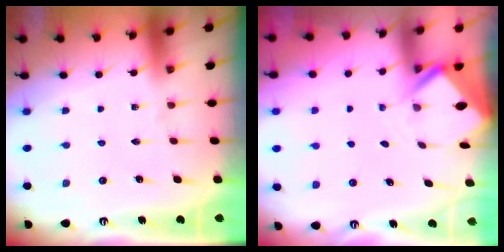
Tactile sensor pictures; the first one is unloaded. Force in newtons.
{"total": 2.4, "press": 2.4, "slide": 0.1}